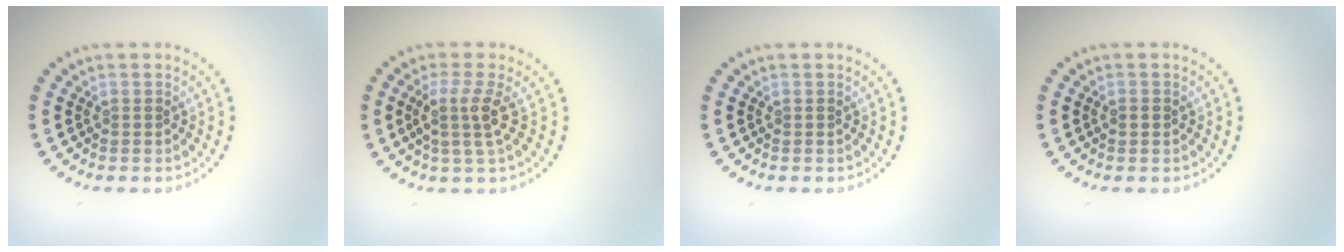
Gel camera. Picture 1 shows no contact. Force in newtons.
{"total": 2.8, "press": 2.1, "slide": 1.8}
{"total": 0.0}
{"total": 1.0, "press": 1.0, "slide": 0.0}